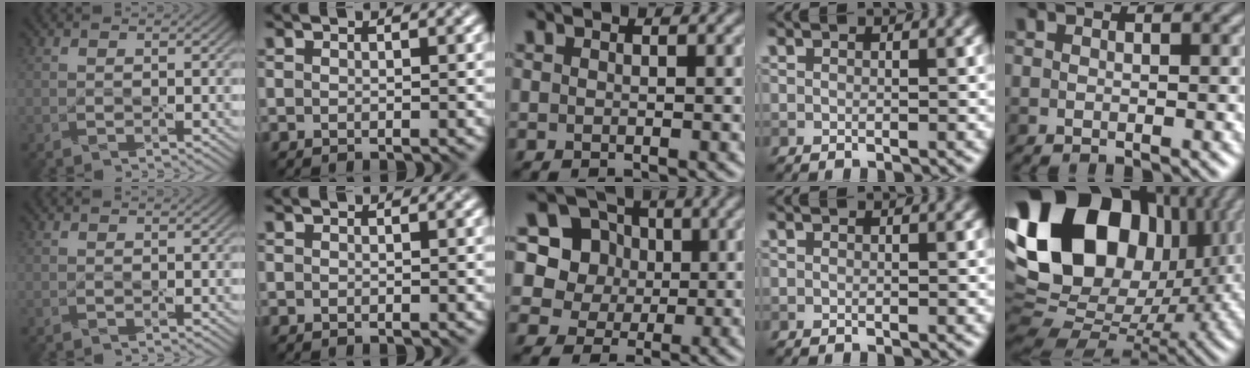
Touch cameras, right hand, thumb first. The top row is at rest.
{"middle": {"total": 9.1, "force": [3.4, 7.7, 3.5], "torque": [-0.088, 0.021, 0.054]}, "little": {"total": 20.7, "force": [5.7, 14.5, 13.6], "torque": [-0.276, 0.016, 0.114]}}